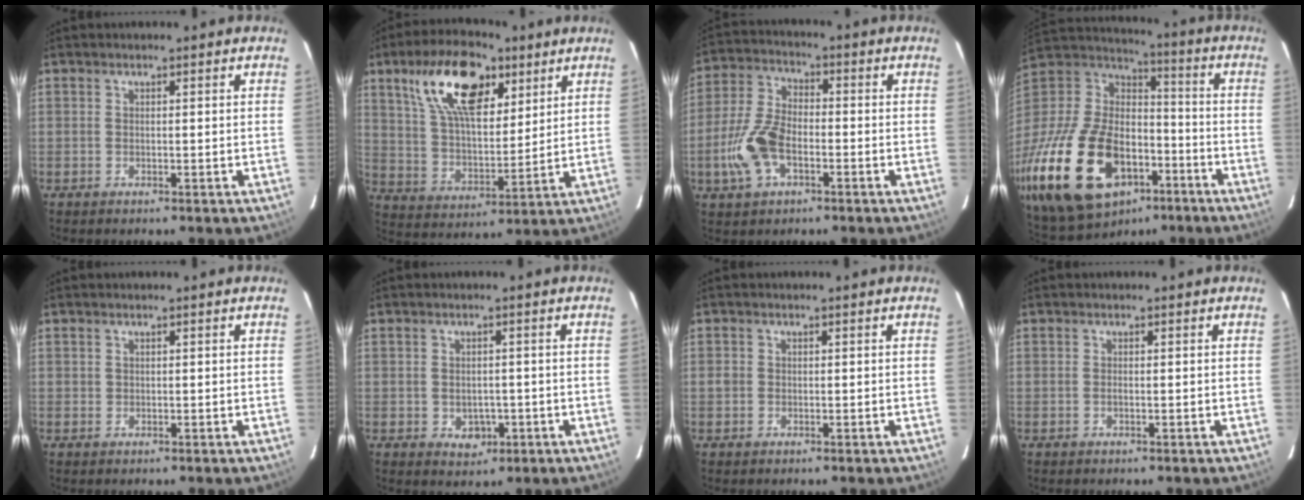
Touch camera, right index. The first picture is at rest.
{"total": 18.0, "force": [9.5, 9.0, 12.5], "torque": [-0.227, 0.021, 0.176]}
{"total": 11.3, "force": [-3.8, 6.4, 8.4], "torque": [-0.192, 0.004, -0.072]}
{"total": 36.5, "force": [-16.8, 22.0, 23.8], "torque": [-0.528, -0.014, -0.261]}
{"total": 0.5, "force": [0.1, 0.5, -0.2], "torque": [0.007, -0.001, 0.003]}
{"total": 4.0, "force": [-1.1, 3.3, 2.0], "torque": [-0.038, 0.002, -0.002]}
{"total": 1.3, "force": [-0.3, 1.2, 0.2], "torque": [-0.002, -0.001, -0.007]}
{"total": 0.0}